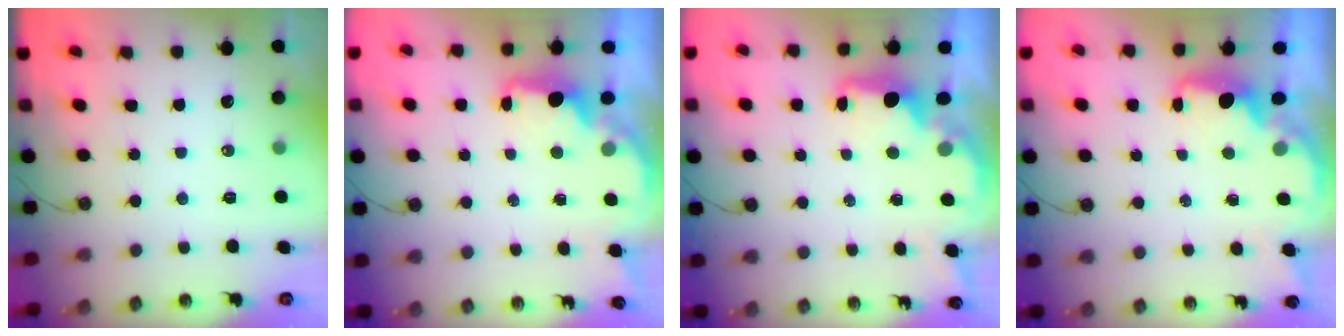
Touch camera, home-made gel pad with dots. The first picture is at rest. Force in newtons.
{"total": 2.4, "press": 2.2, "slide": 0.8}
{"total": 2.2, "press": 2.0, "slide": 0.8}
{"total": 2.2, "press": 2.0, "slide": 0.8}